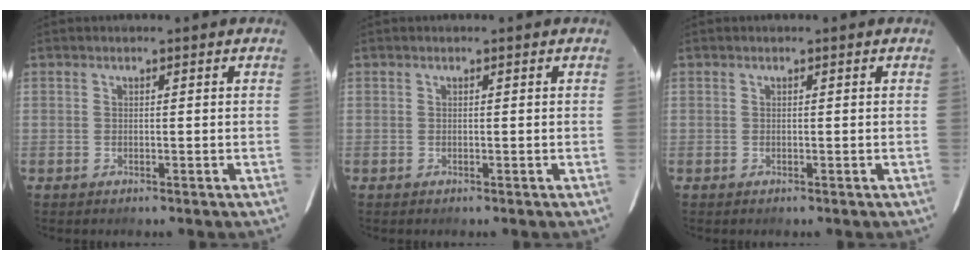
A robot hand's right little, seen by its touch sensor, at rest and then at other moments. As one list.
[{"total": 0.0}, {"total": 0.0}]